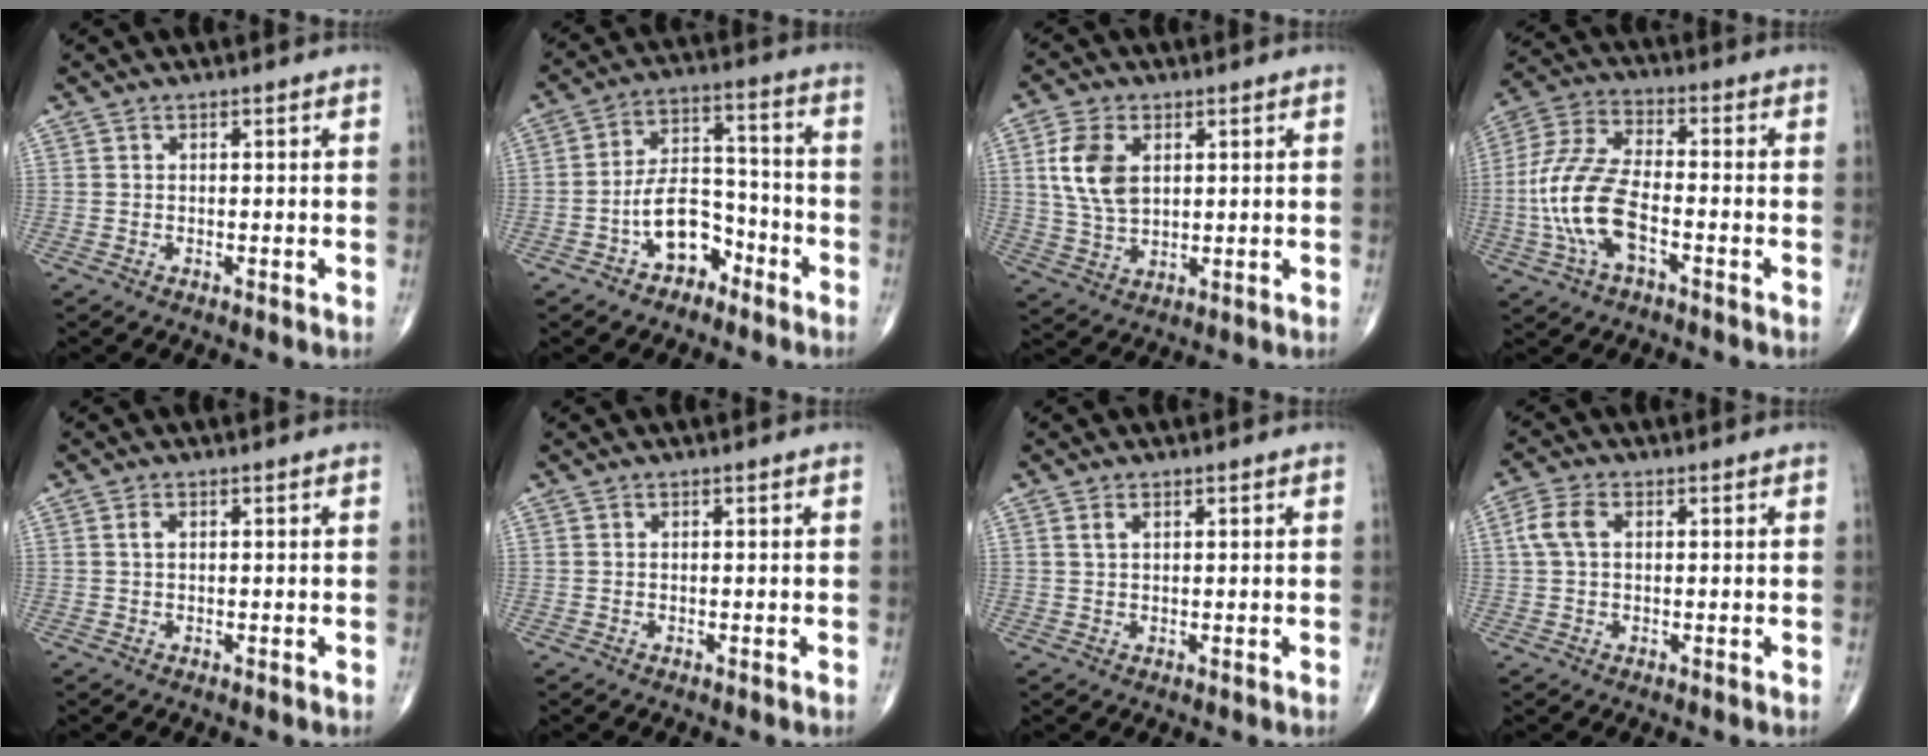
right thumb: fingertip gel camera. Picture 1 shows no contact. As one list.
[{"total": 9.8, "force": [-5.0, 6.1, 5.9], "torque": [-0.074, 0.058, -0.087]}, {"total": 9.4, "force": [2.5, 5.8, 6.9], "torque": [-0.134, -0.006, 0.052]}, {"total": 13.6, "force": [-3.5, 6.4, 11.5], "torque": [-0.249, 0.031, -0.071]}, {"total": 1.0, "force": [0.2, 0.6, 0.8], "torque": [-0.015, 0.003, 0.003]}, {"total": 0.0}, {"total": 1.4, "force": [0.7, 0.7, 1.0], "torque": [-0.020, 0.003, 0.016]}, {"total": 4.4, "force": [0.8, 2.7, 3.4], "torque": [-0.084, 0.012, 0.013]}]